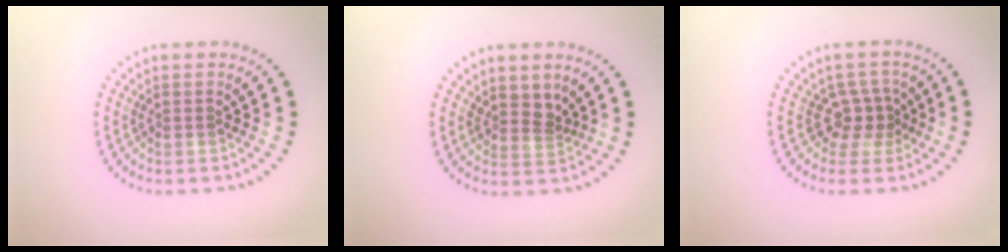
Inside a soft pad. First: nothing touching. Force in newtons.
{"total": 2.0, "press": 1.5, "slide": 1.4}
{"total": 2.4, "press": 1.7, "slide": 1.7}